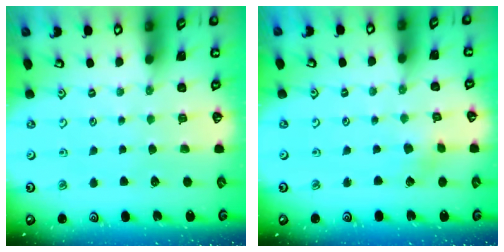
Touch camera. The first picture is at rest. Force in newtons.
{"total": 2.1, "press": 2.1, "slide": 0.2}